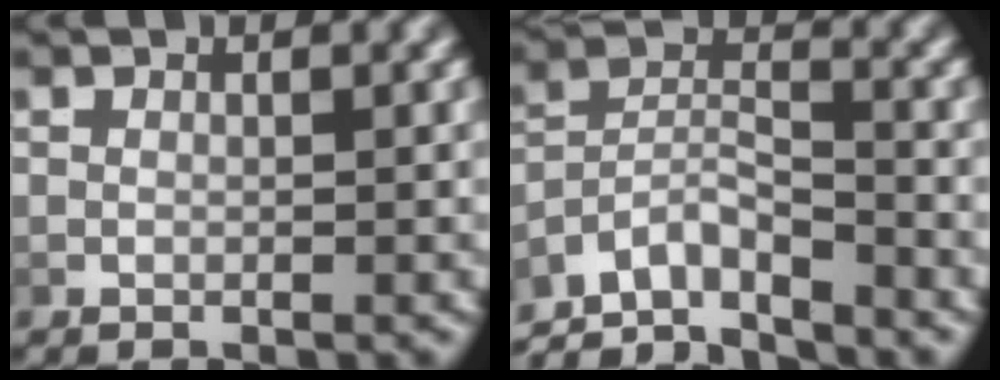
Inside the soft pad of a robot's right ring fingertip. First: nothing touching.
{"total": 9.6, "force": [-7.1, 5.2, 3.7], "torque": [-0.076, -0.042, -0.113]}